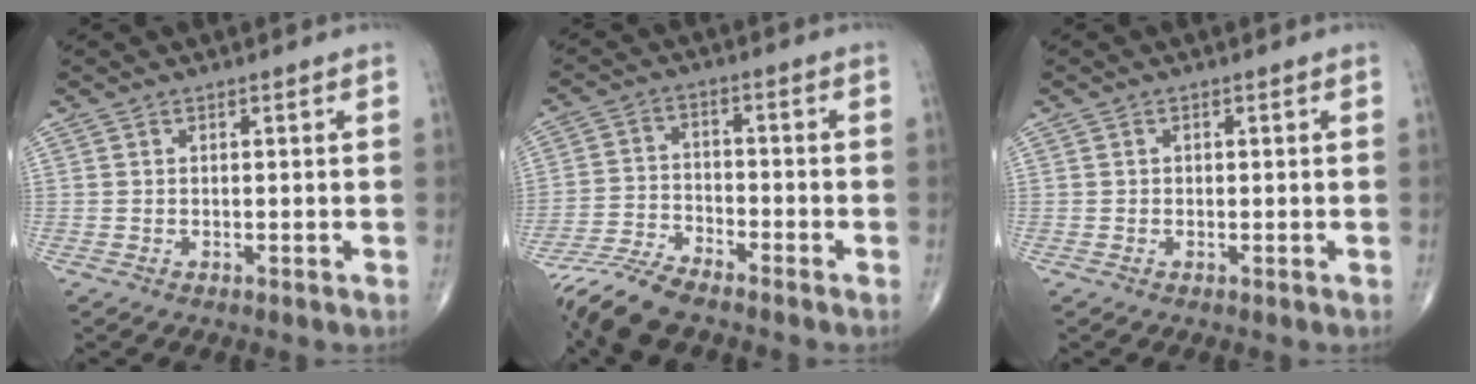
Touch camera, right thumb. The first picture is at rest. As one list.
[{"total": 8.5, "force": [-7.5, 1.7, 3.7], "torque": [-0.082, 0.023, -0.145]}, {"total": 0.0}]